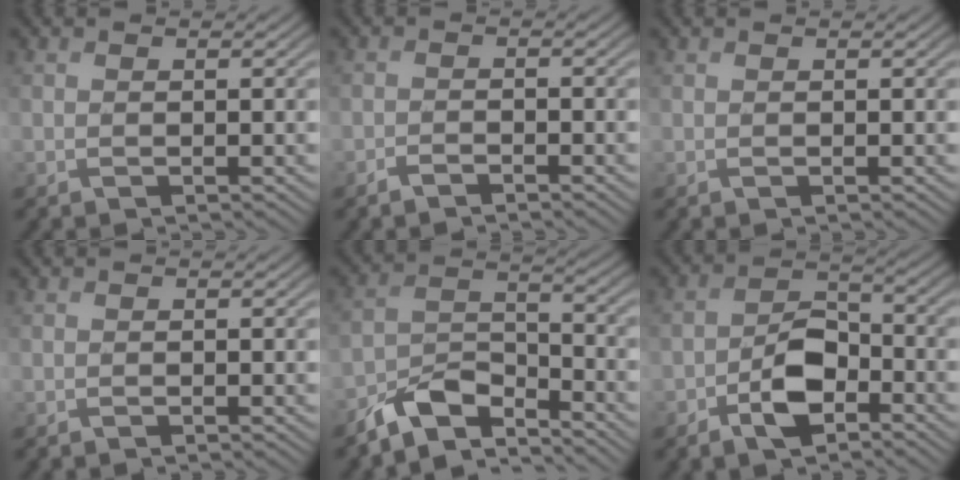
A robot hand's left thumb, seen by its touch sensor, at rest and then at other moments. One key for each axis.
{"total": 1.7, "fx": -1.5, "fy": 0.6, "fz": 0.5, "tx": -0.009, "ty": -0.001, "tz": -0.031}
{"total": 0.0}
{"total": 0.0}
{"total": 8.0, "fx": -6.4, "fy": 3.0, "fz": 3.6, "tx": -0.066, "ty": -0.002, "tz": -0.136}
{"total": 6.7, "fx": -3.5, "fy": 3.7, "fz": 4.3, "tx": -0.070, "ty": 0.004, "tz": -0.073}